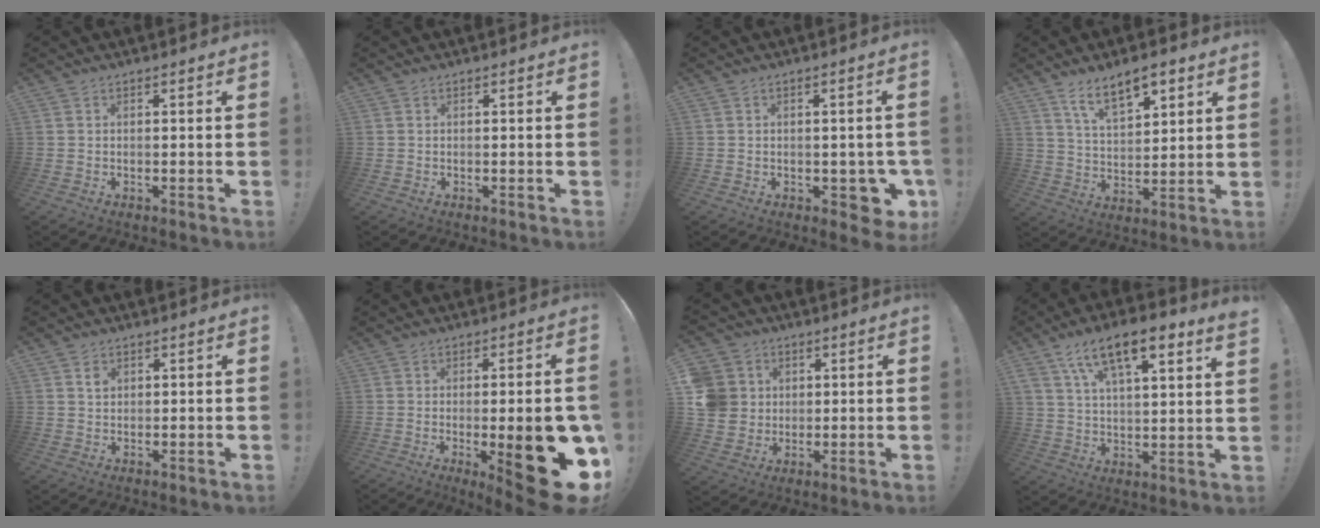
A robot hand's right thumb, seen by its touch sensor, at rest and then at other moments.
{"total": 0.0}
{"total": 6.4, "force": [-1.9, 4.1, 4.5], "torque": [-0.037, 0.010, -0.025]}
{"total": 11.3, "force": [7.2, 4.8, 7.2], "torque": [-0.116, -0.029, 0.130]}
{"total": 1.9, "force": [0.9, 1.5, 0.7], "torque": [0.005, -0.006, 0.013]}
{"total": 20.3, "force": [-5.0, 5.7, 18.8], "torque": [-0.226, 0.011, -0.056]}
{"total": 9.7, "force": [1.6, 9.1, 2.9], "torque": [-0.064, -0.002, 0.038]}
{"total": 13.3, "force": [8.6, 4.3, 9.2], "torque": [-0.165, -0.037, 0.149]}